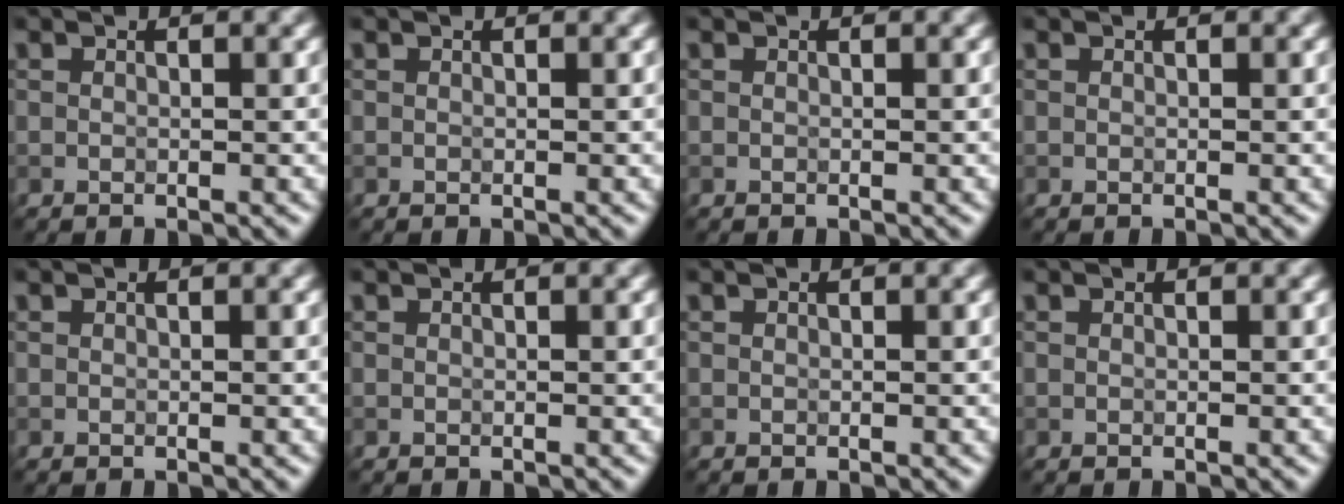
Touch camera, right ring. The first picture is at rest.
{"total": 0.0}
{"total": 0.0}
{"total": 0.0}
{"total": 0.0}
{"total": 0.0}
{"total": 0.0}
{"total": 0.0}